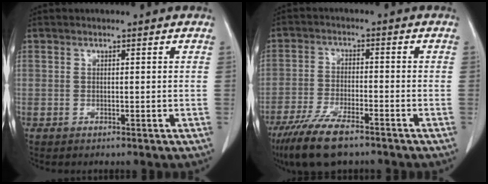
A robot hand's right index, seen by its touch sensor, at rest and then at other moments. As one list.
[{"total": 10.3, "force": [-7.5, 2.6, 6.5], "torque": [-0.119, -0.021, -0.133]}]